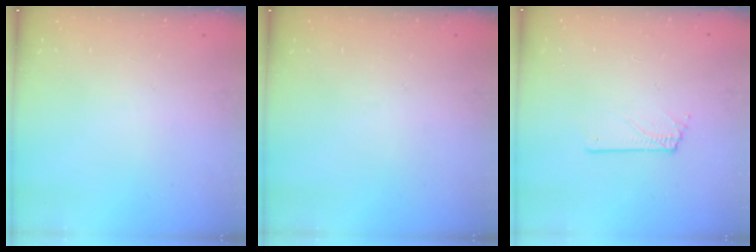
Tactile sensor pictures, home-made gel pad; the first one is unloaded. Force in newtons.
{"total": 0.0}
{"total": 0.7, "press": 0.7, "slide": 0.1}